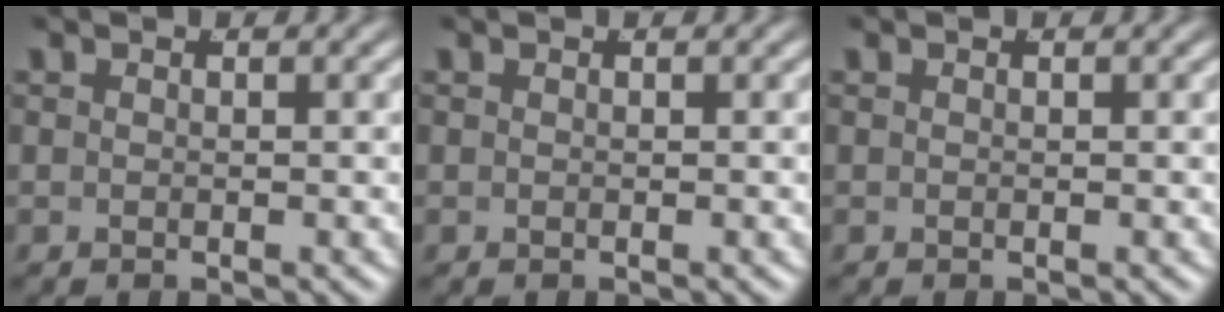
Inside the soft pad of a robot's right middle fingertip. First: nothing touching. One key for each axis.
{"total": 0.0}
{"total": 0.0}